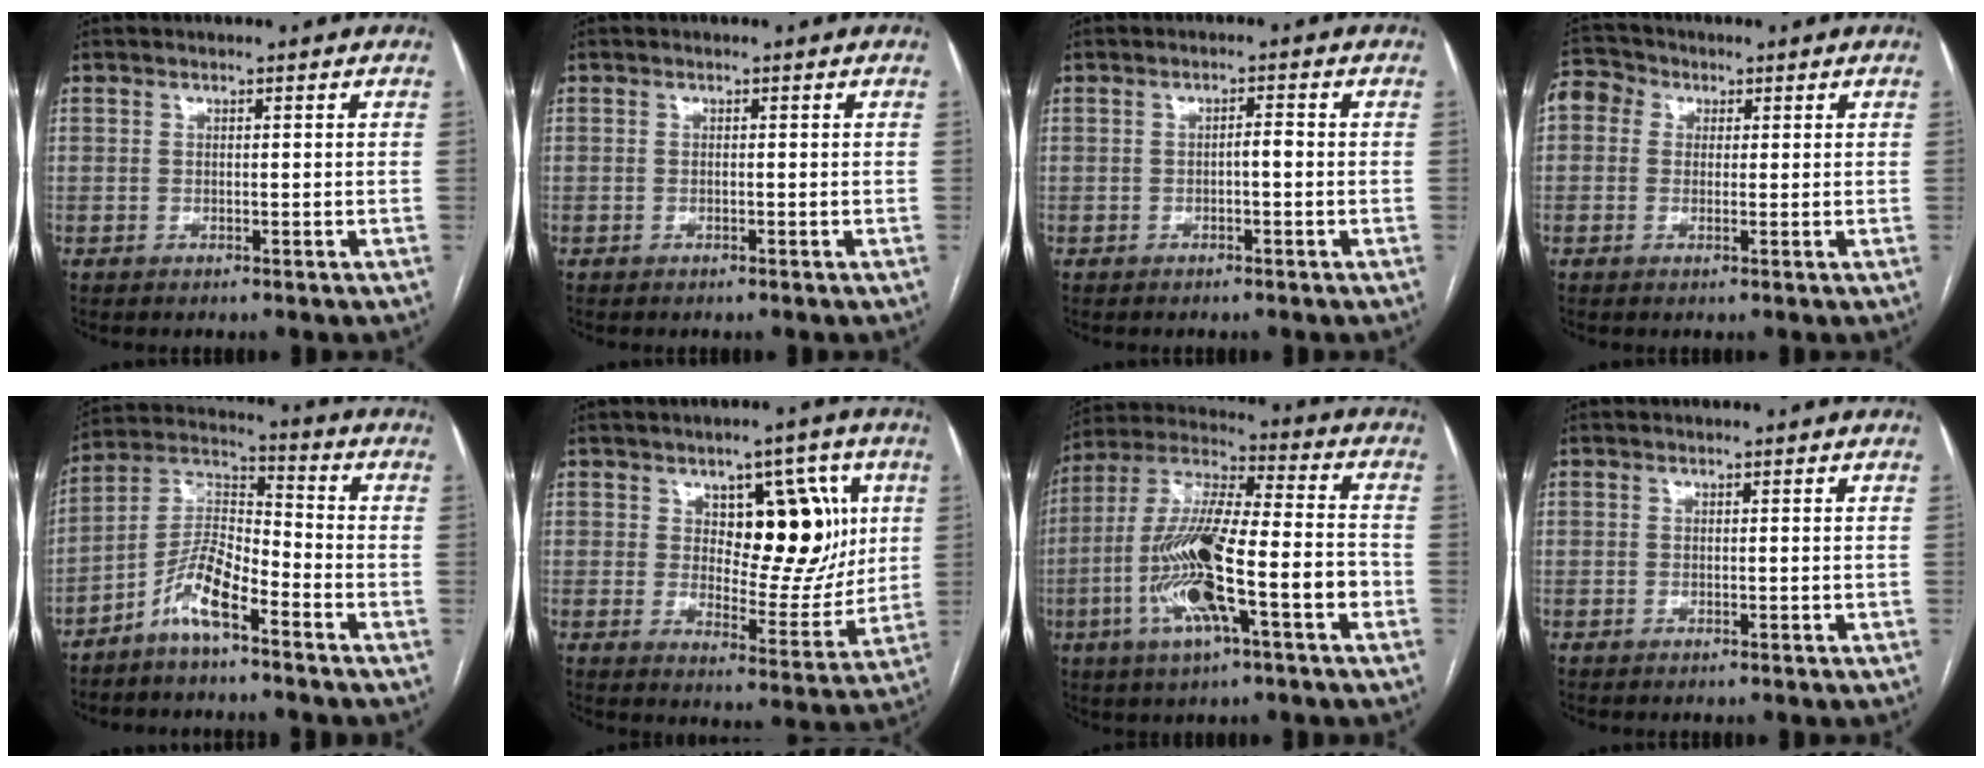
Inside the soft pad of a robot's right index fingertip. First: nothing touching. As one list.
[{"total": 0.0}, {"total": 1.5, "force": [-0.4, 0.3, 1.4], "torque": [-0.021, 0.004, -0.007]}, {"total": 12.4, "force": [3.7, 10.4, 5.7], "torque": [-0.169, 0.053, 0.064]}, {"total": 8.5, "force": [-5.3, 2.0, 6.3], "torque": [-0.133, 0.012, -0.107]}, {"total": 12.8, "force": [3.8, 6.4, 10.4], "torque": [-0.130, 0.018, 0.066]}, {"total": 18.2, "force": [-5.7, 3.1, 17.0], "torque": [-0.336, 0.005, -0.098]}, {"total": 0.0}]